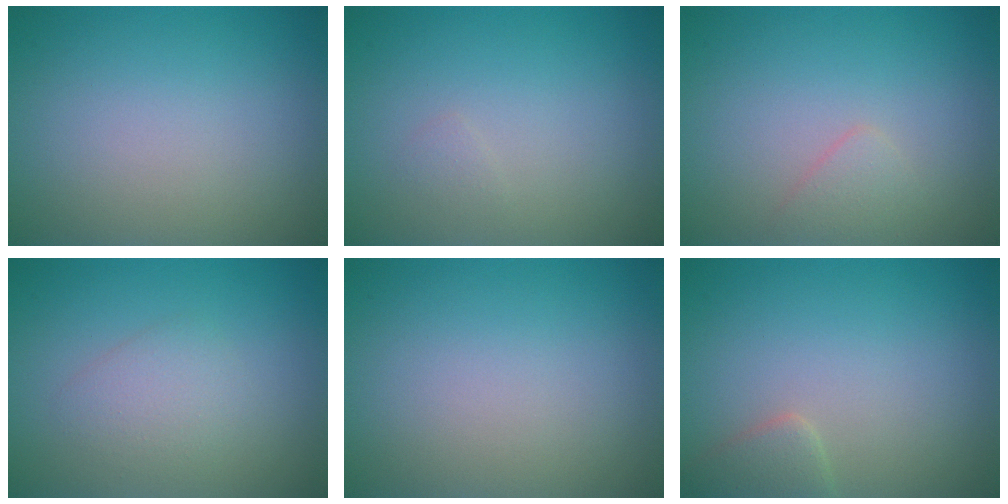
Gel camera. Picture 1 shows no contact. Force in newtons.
{"total": 0.6, "press": 0.6, "slide": 0.0}
{"total": 1.2, "press": 1.2, "slide": 0.1}
{"total": 2.0, "press": 2.0, "slide": 0.1}
{"total": 0.0}
{"total": 1.8, "press": 1.8, "slide": 0.1}